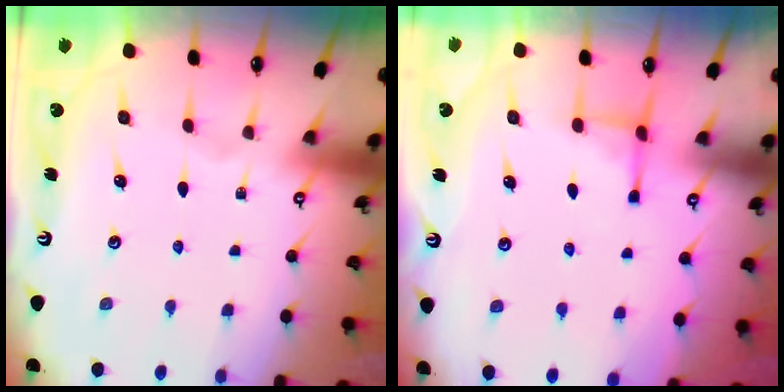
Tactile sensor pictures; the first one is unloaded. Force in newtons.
{"total": 3.2, "press": 3.1, "slide": 0.7}